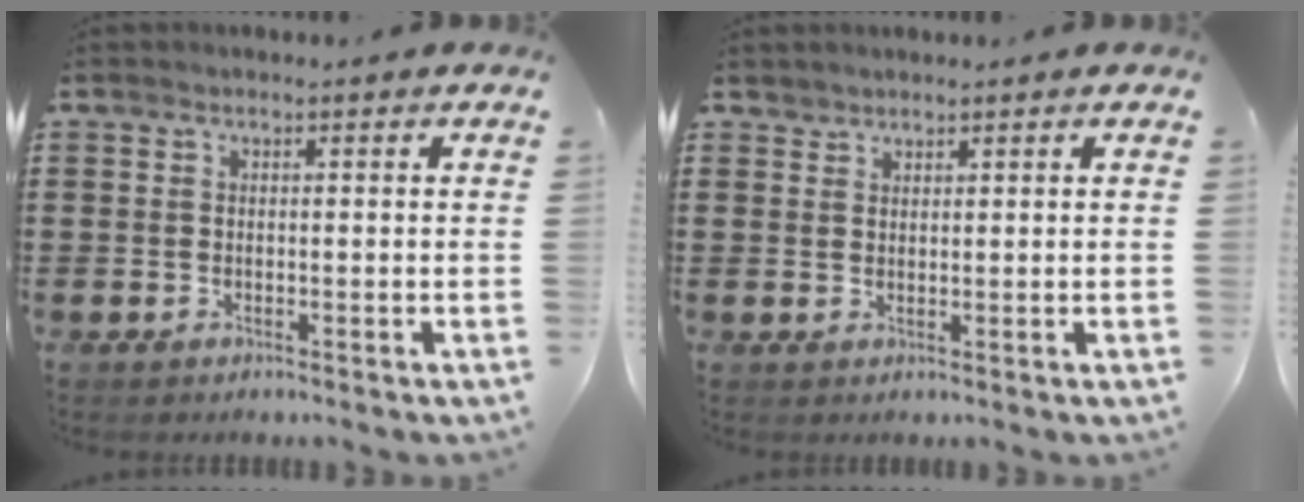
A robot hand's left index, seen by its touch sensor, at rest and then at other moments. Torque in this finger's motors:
{"motor_torque": [2.14, 0.00, -0.04, 0.00]}